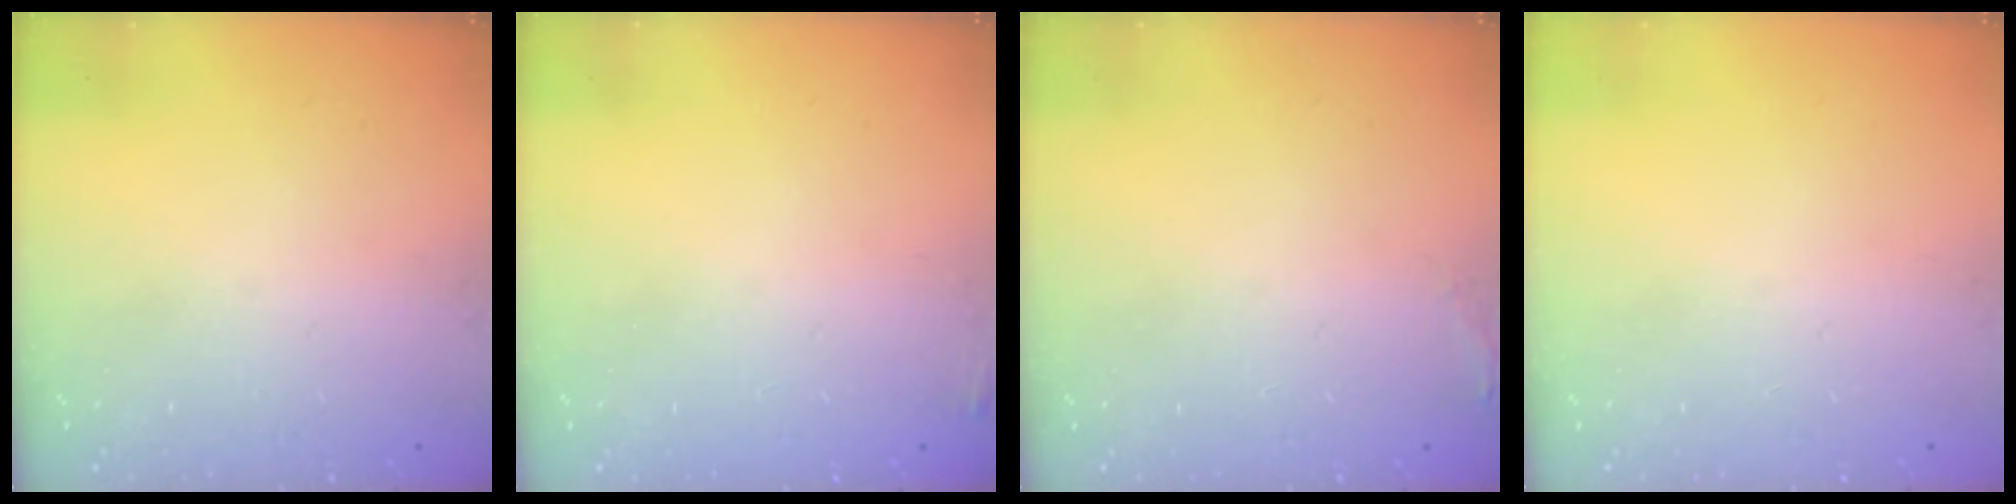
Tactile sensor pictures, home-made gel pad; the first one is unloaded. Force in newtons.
{"total": 2.2, "press": 2.1, "slide": 0.7}
{"total": 3.9, "press": 3.2, "slide": 2.2}
{"total": 0.0}